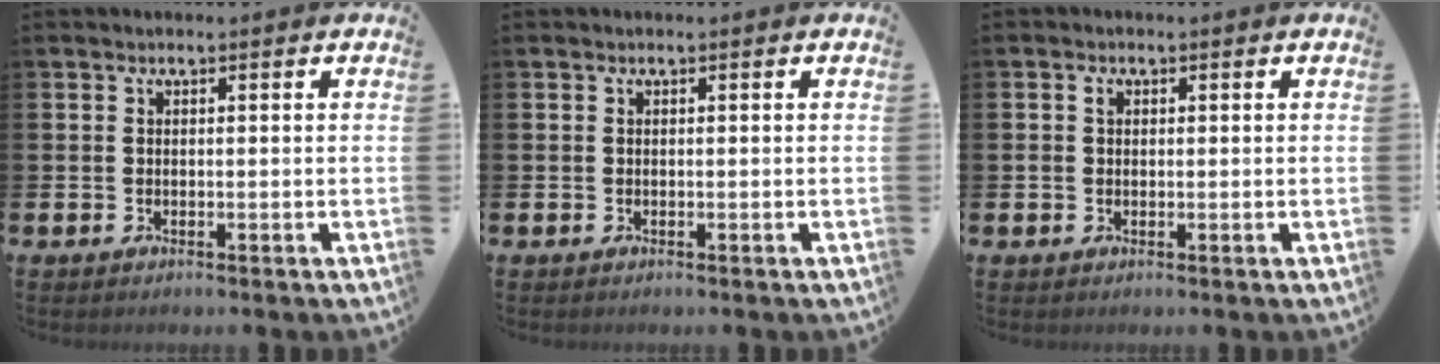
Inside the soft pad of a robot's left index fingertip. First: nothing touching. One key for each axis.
{"total": 0.0}
{"total": 1.3, "fx": 0.3, "fy": 1.0, "fz": 0.7, "tx": 0.000, "ty": 0.002, "tz": 0.001}